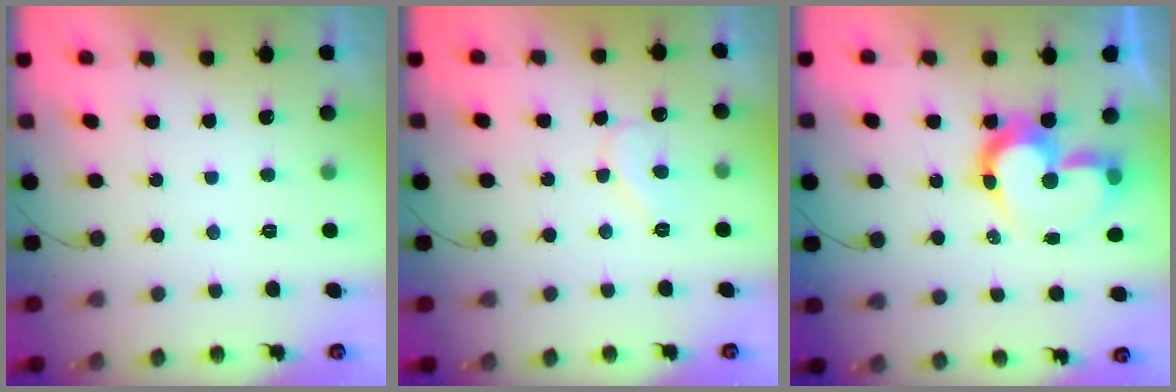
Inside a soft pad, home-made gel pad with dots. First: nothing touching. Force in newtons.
{"total": 8.0, "press": 8.0, "slide": 0.4}
{"total": 12.2, "press": 12.1, "slide": 1.4}